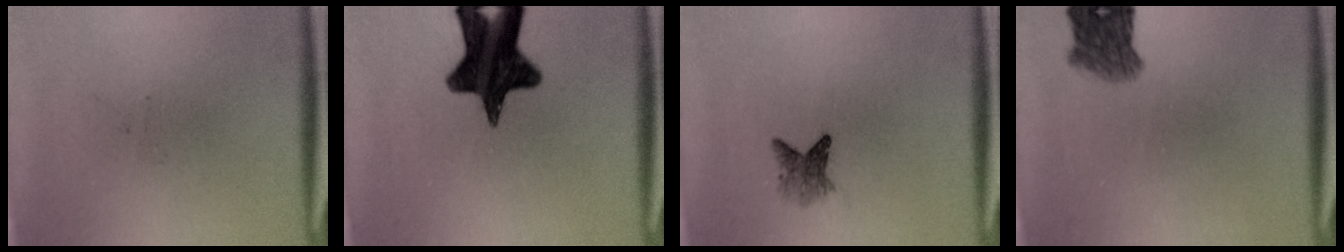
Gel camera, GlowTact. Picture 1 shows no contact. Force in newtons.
{"total": 14.7}
{"total": 2.5}
{"total": 4.3}